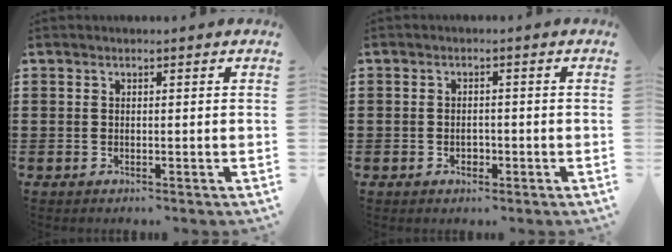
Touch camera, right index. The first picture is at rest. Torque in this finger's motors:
{"motor_torque": [1.94, 0.20, -0.02, -0.01]}